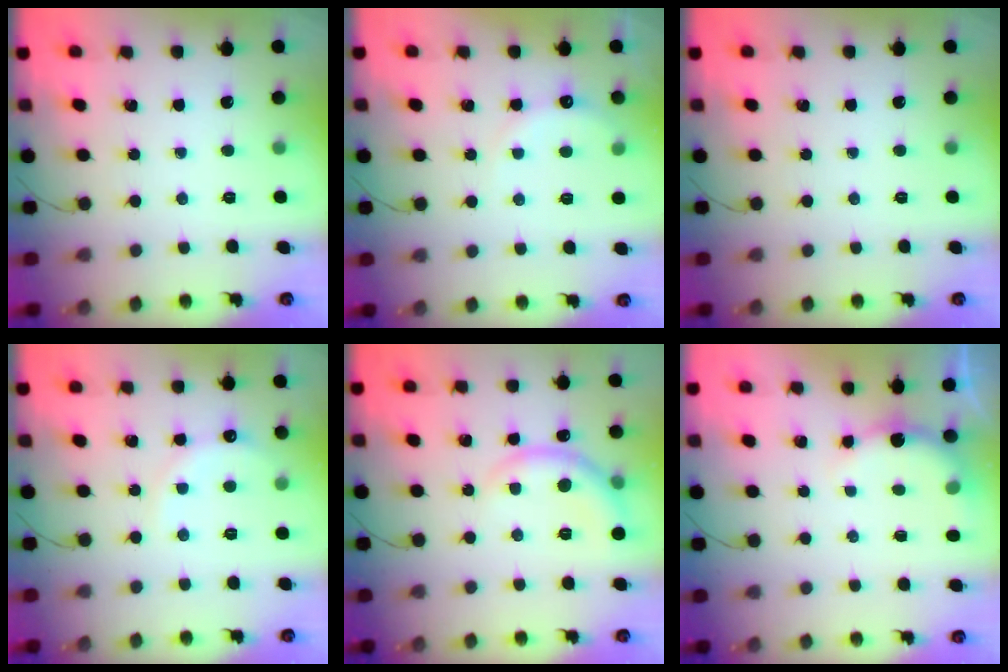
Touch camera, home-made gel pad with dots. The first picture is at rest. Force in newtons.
{"total": 6.4, "press": 6.2, "slide": 1.6}
{"total": 0.0}
{"total": 5.4, "press": 5.3, "slide": 1.0}
{"total": 6.7, "press": 6.7, "slide": 0.8}
{"total": 3.5, "press": 3.5, "slide": 0.4}